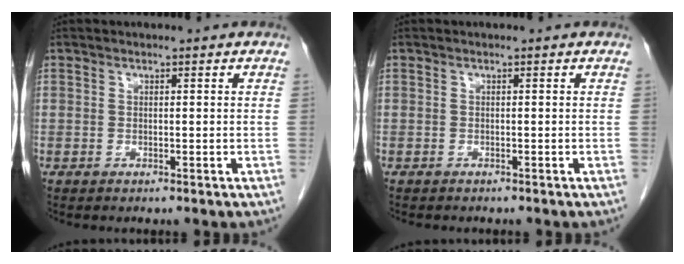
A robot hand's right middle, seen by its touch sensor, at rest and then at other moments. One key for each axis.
{"total": 1.7, "fx": -1.5, "fy": 0.6, "fz": 0.6, "tx": -0.014, "ty": -0.003, "tz": -0.017}